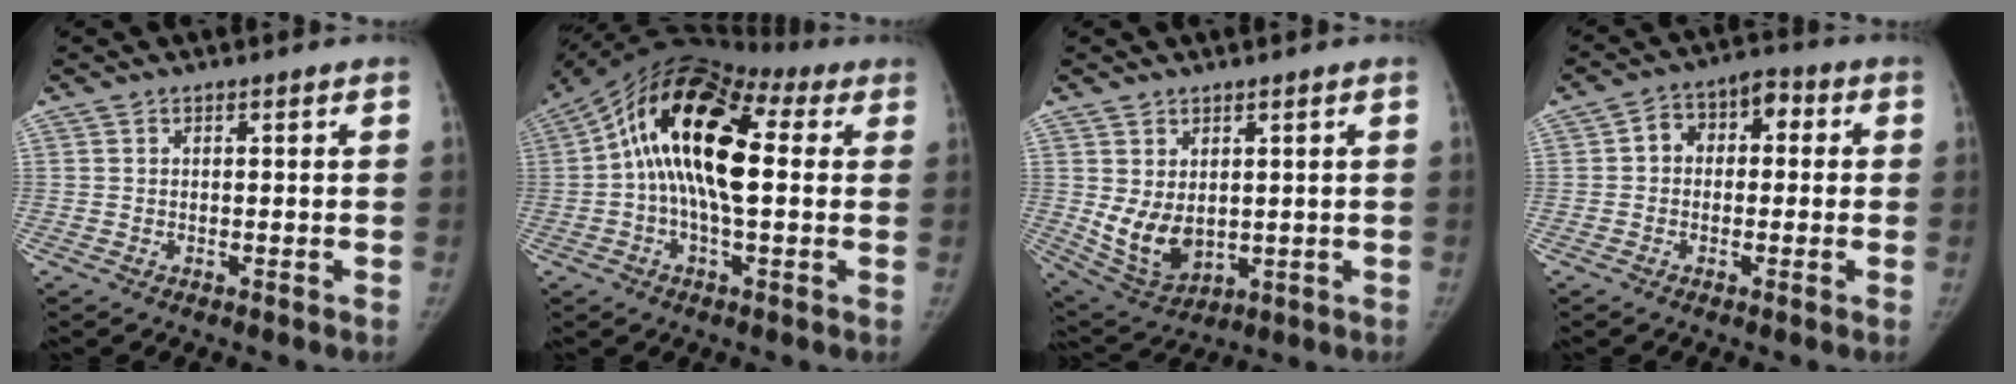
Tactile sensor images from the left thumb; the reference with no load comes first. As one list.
[{"total": 20.1, "force": [2.8, 9.9, 17.3], "torque": [-0.300, 0.039, 0.028]}, {"total": 8.9, "force": [0.5, 6.3, 6.3], "torque": [-0.098, -0.012, 0.036]}, {"total": 7.7, "force": [0.3, 5.8, 5.1], "torque": [-0.044, 0.034, -0.008]}]